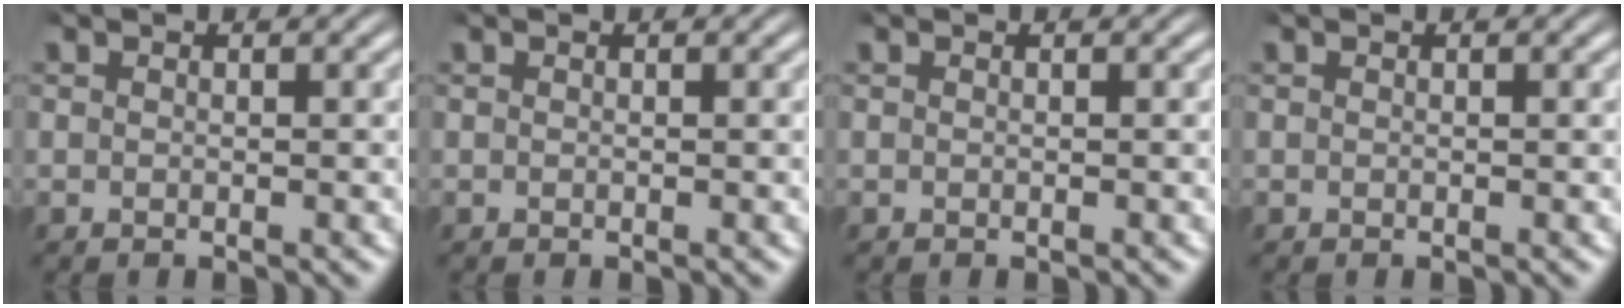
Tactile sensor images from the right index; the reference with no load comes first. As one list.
[{"total": 0.0}, {"total": 0.0}, {"total": 0.0}]